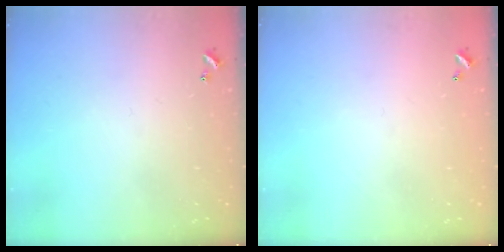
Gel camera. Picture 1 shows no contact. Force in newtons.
{"total": 2.7, "press": 2.7, "slide": 0.1}